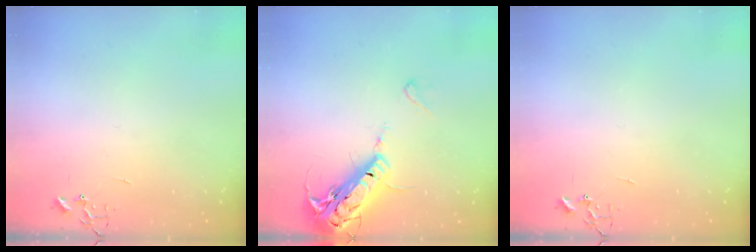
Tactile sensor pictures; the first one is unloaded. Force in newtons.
{"total": 20.3, "press": 19.9, "slide": 3.9}
{"total": 0.0}